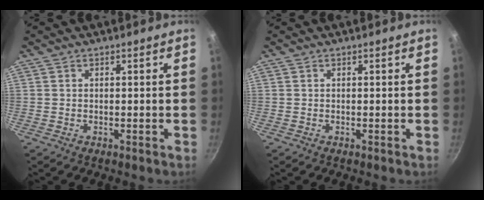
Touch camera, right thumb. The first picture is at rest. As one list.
[{"total": 0.0}]